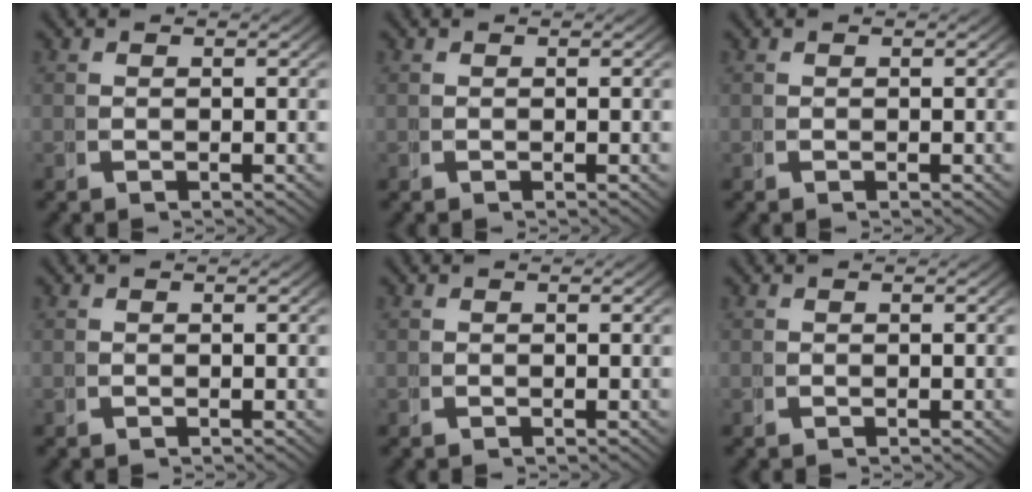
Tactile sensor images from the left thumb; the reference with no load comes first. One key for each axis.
{"total": 0.0}
{"total": 0.0}
{"total": 0.0}
{"total": 0.0}
{"total": 0.0}